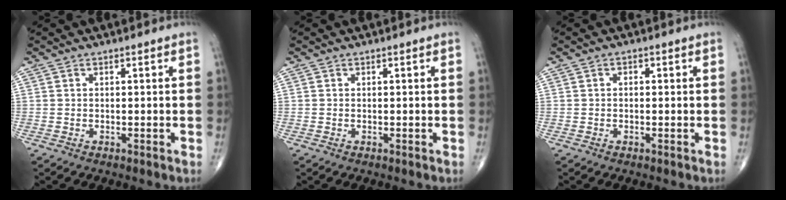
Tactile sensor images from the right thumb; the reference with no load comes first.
{"total": 0.0}
{"total": 0.9, "force": [0.1, 0.6, 0.6], "torque": [-0.002, 0.003, -0.002]}